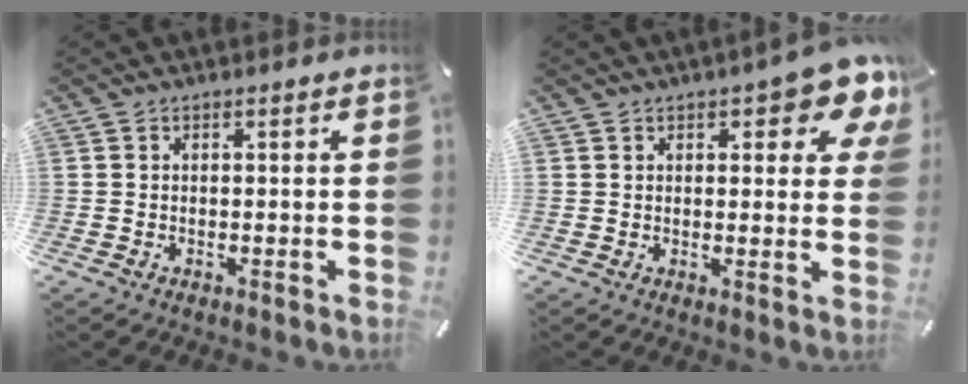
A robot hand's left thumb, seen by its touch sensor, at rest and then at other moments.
{"total": 8.7, "force": [5.4, 3.8, 5.6], "torque": [-0.062, -0.028, 0.089]}